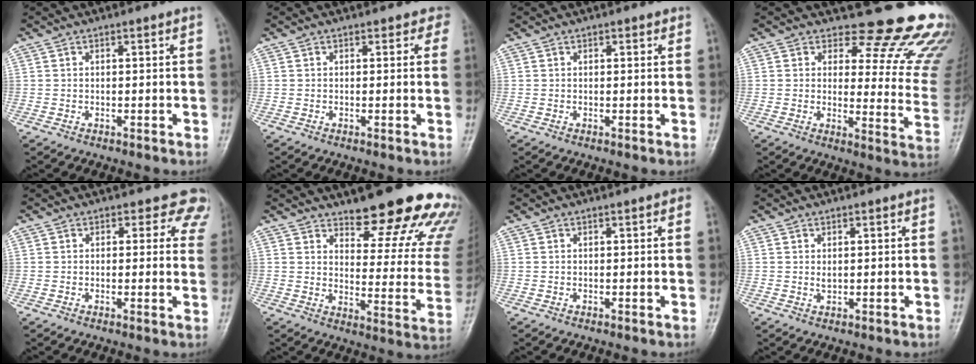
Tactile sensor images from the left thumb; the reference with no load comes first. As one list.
[{"total": 1.9, "force": [1.2, 1.4, 0.4], "torque": [0.021, -0.004, -0.006]}, {"total": 1.0, "force": [0.6, 0.7, 0.4], "torque": [0.004, -0.001, 0.003]}, {"total": 18.4, "force": [15.5, 6.9, 7.0], "torque": [-0.029, -0.136, 0.161]}, {"total": 6.2, "force": [4.8, 3.8, 0.7], "torque": [0.045, -0.017, 0.025]}, {"total": 22.5, "force": [16.9, 7.1, 13.0], "torque": [-0.121, -0.104, 0.206]}, {"total": 1.2, "force": [0.5, 0.4, 1.0], "torque": [-0.011, 0.002, 0.003]}, {"total": 1.3, "force": [0.4, 0.7, 1.0], "torque": [-0.013, -0.004, 0.009]}]